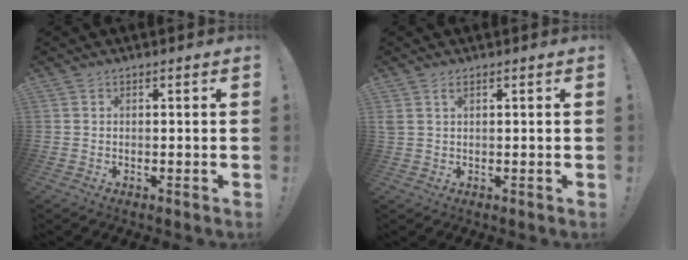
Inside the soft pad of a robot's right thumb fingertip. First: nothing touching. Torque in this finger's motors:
{"motor_torque": [-0.04, 0.03, 0.25, 0.07, 0.00]}